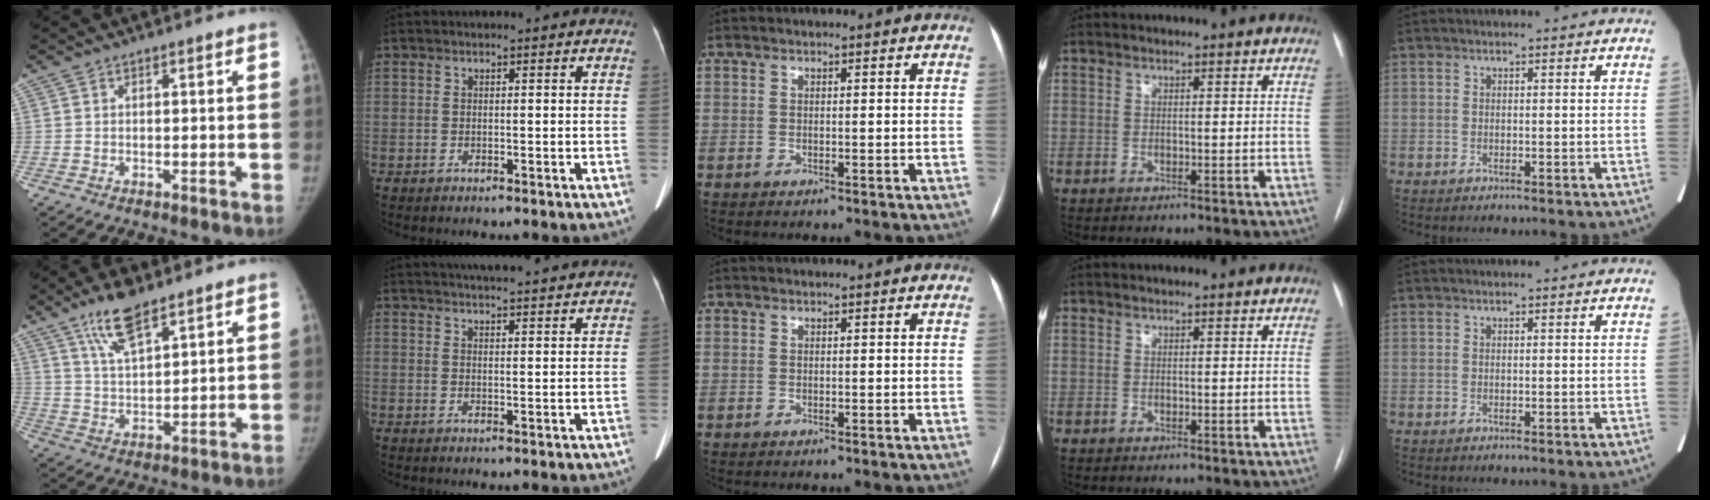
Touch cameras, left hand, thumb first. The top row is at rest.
{"thumb": {"total": 9.9, "force": [6.8, 3.3, 6.4], "torque": [-0.105, -0.034, 0.129]}, "index": {"total": 12.6, "force": [11.6, 1.0, 4.7], "torque": [-0.073, 0.024, 0.146]}}